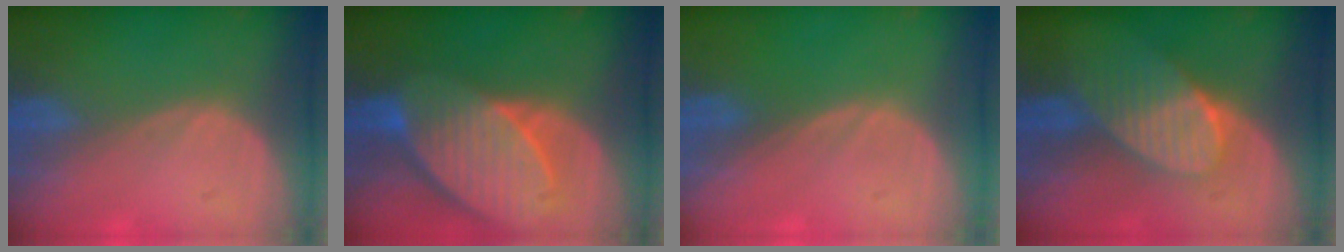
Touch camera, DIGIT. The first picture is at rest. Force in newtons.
{"total": 10.7, "press": 9.4, "slide": 5.1}
{"total": 0.0}
{"total": 7.4, "press": 6.8, "slide": 2.8}